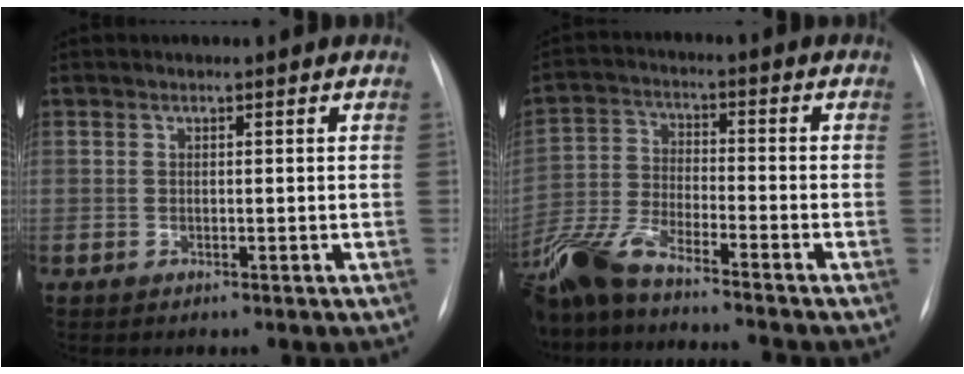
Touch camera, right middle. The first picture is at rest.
{"total": 13.6, "force": [-11.8, 0.9, 6.7], "torque": [-0.146, -0.014, -0.221]}